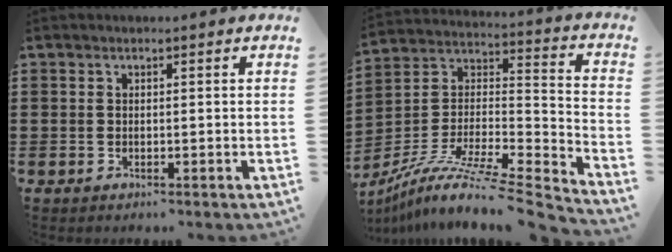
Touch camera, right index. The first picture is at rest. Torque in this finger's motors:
{"motor_torque": [-0.03, 0.71, -0.79, -0.02]}